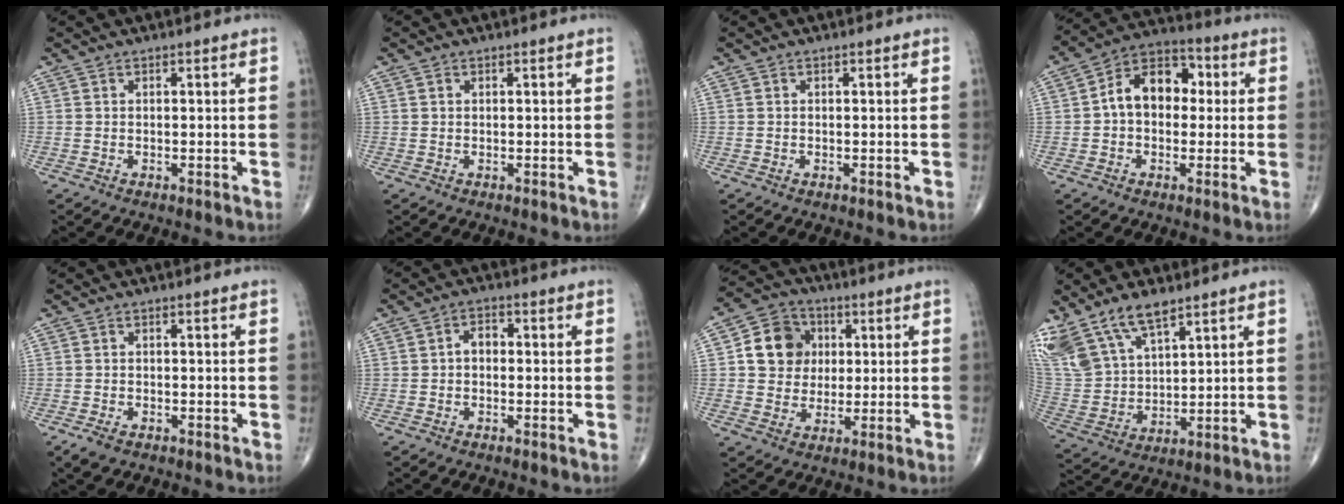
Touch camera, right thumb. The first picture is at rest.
{"total": 0.5, "force": [0.2, 0.5, 0.2], "torque": [-0.002, 0.000, 0.003]}
{"total": 0.0}
{"total": 11.7, "force": [0.9, 8.2, 8.3], "torque": [-0.107, 0.033, 0.002]}
{"total": 2.7, "force": [-1.6, 1.5, 1.6], "torque": [-0.035, -0.003, -0.025]}
{"total": 3.0, "force": [-0.3, 2.2, 2.0], "torque": [-0.023, 0.015, -0.013]}
{"total": 10.6, "force": [2.0, 9.3, 4.8], "torque": [-0.049, 0.004, 0.028]}
{"total": 15.6, "force": [10.5, 7.1, 9.0], "torque": [-0.179, -0.031, 0.218]}